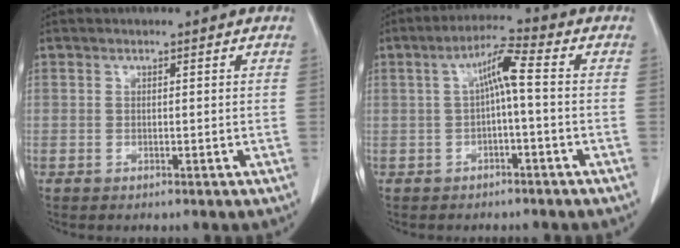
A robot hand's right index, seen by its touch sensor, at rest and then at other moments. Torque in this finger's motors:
{"motor_torque": [0.75, -0.08, 0.32, 0.11]}